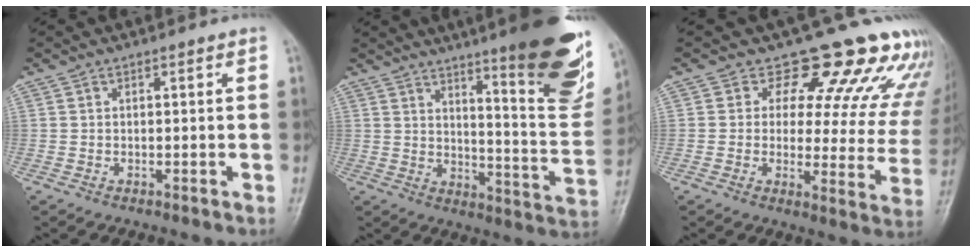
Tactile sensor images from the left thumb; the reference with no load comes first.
{"total": 23.3, "force": [14.0, 4.3, 18.2], "torque": [-0.214, -0.080, 0.194]}
{"total": 16.9, "force": [14.6, 6.3, 5.7], "torque": [-0.009, -0.104, 0.148]}